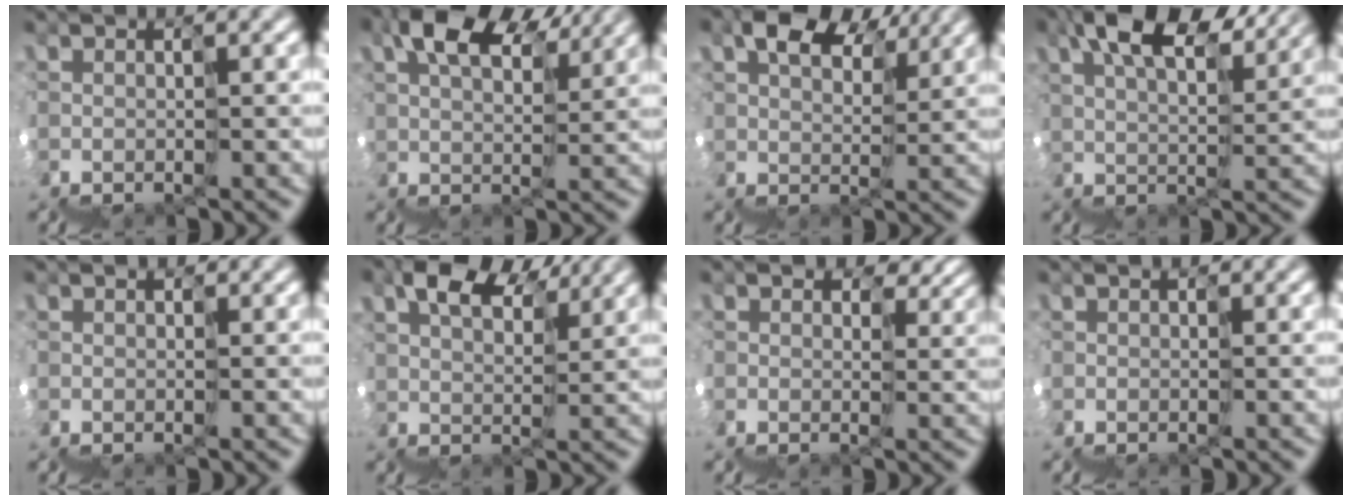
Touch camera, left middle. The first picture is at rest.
{"total": 7.0, "force": [5.9, 2.4, 2.9], "torque": [-0.044, 0.050, 0.083]}
{"total": 6.0, "force": [5.3, 2.3, 1.5], "torque": [-0.025, 0.042, 0.079]}
{"total": 8.0, "force": [6.7, 2.1, 3.8], "torque": [-0.048, 0.052, 0.088]}
{"total": 1.1, "force": [0.0, 1.0, 0.4], "torque": [0.006, 0.001, -0.009]}
{"total": 5.5, "force": [5.2, 1.4, 1.1], "torque": [-0.015, 0.048, 0.071]}
{"total": 6.2, "force": [3.5, 4.4, 2.6], "torque": [-0.041, 0.018, 0.062]}
{"total": 1.2, "force": [-0.4, 1.0, 0.5], "torque": [0.001, -0.001, -0.012]}